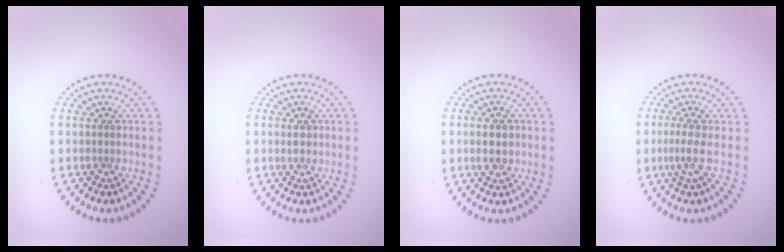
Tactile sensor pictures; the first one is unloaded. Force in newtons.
{"total": 1.1, "press": 1.0, "slide": 0.5}
{"total": 2.2, "press": 2.2, "slide": 0.0}
{"total": 2.2, "press": 1.4, "slide": 1.6}